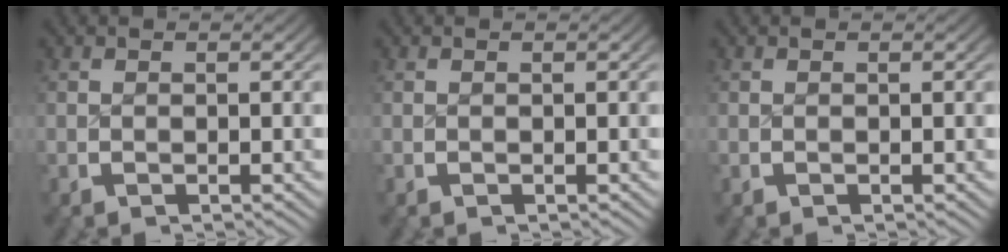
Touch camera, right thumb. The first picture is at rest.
{"total": 0.0}
{"total": 0.0}